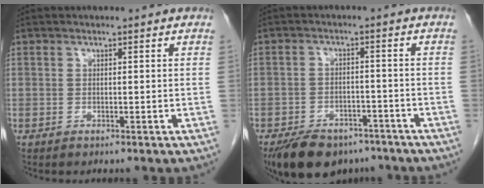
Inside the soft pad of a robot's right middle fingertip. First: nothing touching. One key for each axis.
{"total": 11.1, "fx": -8.4, "fy": 5.6, "fz": 4.7, "tx": -0.076, "ty": -0.002, "tz": -0.128}